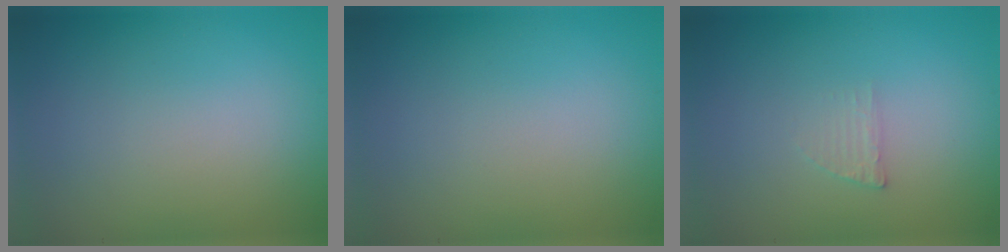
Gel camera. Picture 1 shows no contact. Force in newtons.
{"total": 0.0}
{"total": 1.0, "press": 1.0, "slide": 0.2}